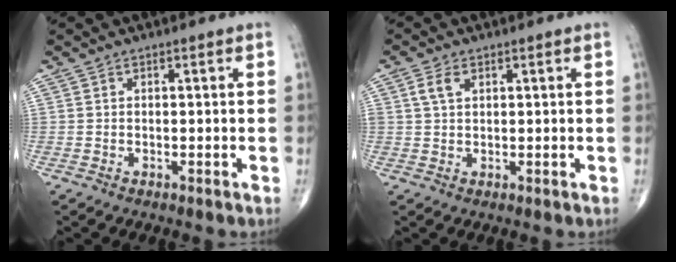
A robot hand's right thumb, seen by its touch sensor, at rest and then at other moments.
{"total": 3.1, "force": [1.2, 1.8, 2.2], "torque": [-0.046, 0.006, 0.026]}